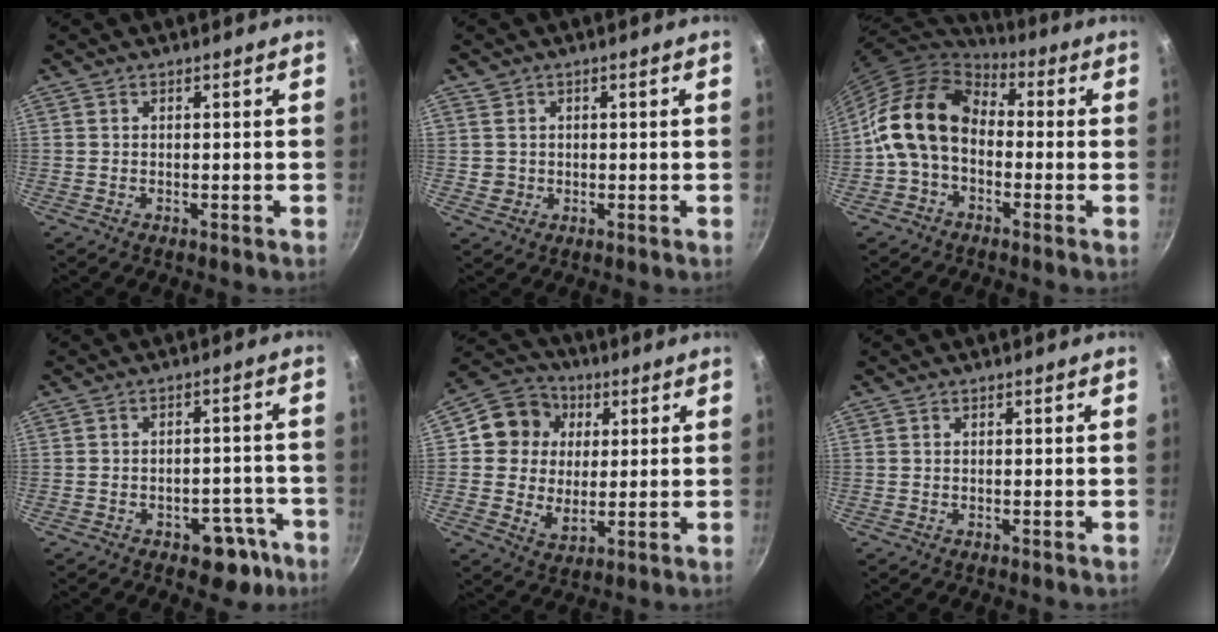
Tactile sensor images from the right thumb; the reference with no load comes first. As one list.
[{"total": 2.3, "force": [0.7, 2.2, 0.0], "torque": [0.019, -0.001, 0.012]}, {"total": 14.8, "force": [-1.5, 10.2, 10.6], "torque": [-0.192, 0.039, -0.040]}, {"total": 7.4, "force": [-4.4, 4.2, 4.2], "torque": [-0.028, 0.040, -0.053]}, {"total": 12.5, "force": [2.6, 11.0, 5.5], "torque": [-0.057, -0.001, 0.040]}, {"total": 0.0}]